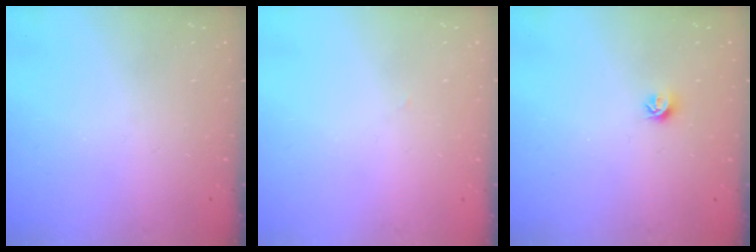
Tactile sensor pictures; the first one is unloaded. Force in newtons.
{"total": 1.1, "press": 1.1, "slide": 0.1}
{"total": 6.0, "press": 5.9, "slide": 0.7}